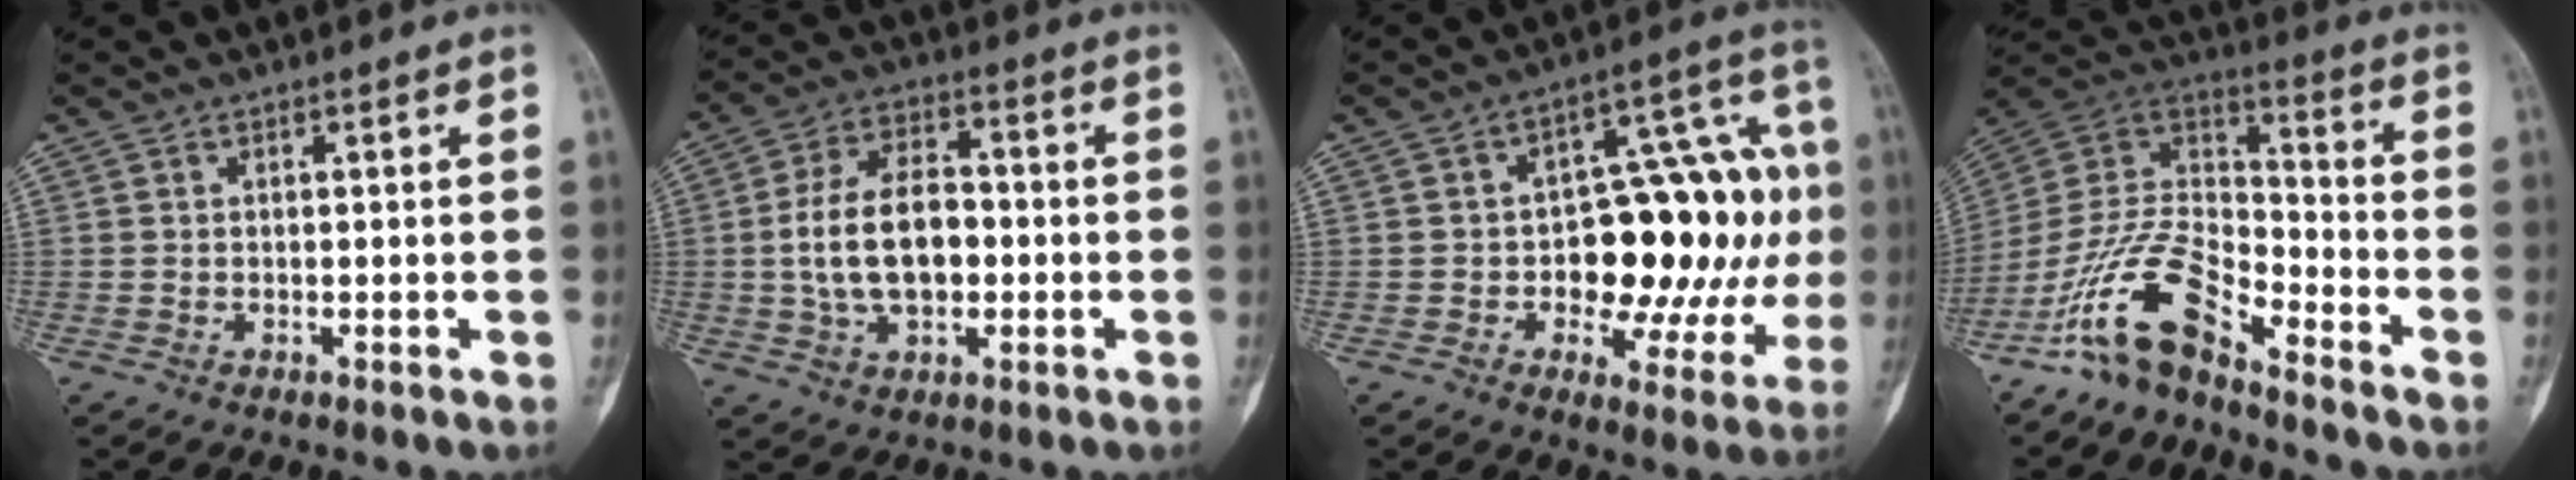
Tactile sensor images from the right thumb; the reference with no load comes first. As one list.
[{"total": 13.1, "force": [-0.8, 7.9, 10.5], "torque": [-0.179, 0.021, -0.014]}, {"total": 22.0, "force": [-0.9, 11.7, 18.7], "torque": [-0.209, 0.040, -0.005]}, {"total": 14.3, "force": [-10.4, 5.2, 8.3], "torque": [-0.148, 0.088, -0.207]}]